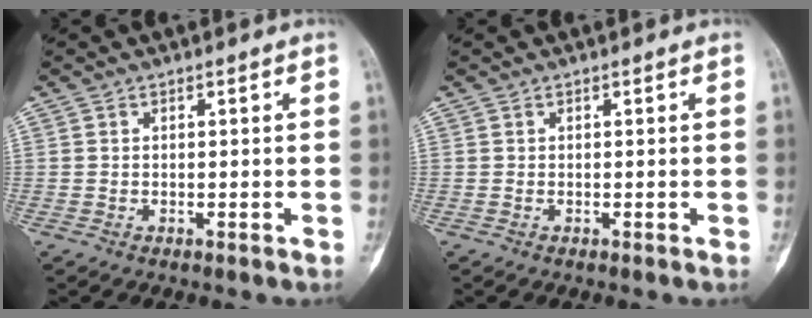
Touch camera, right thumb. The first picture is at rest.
{"total": 0.0}